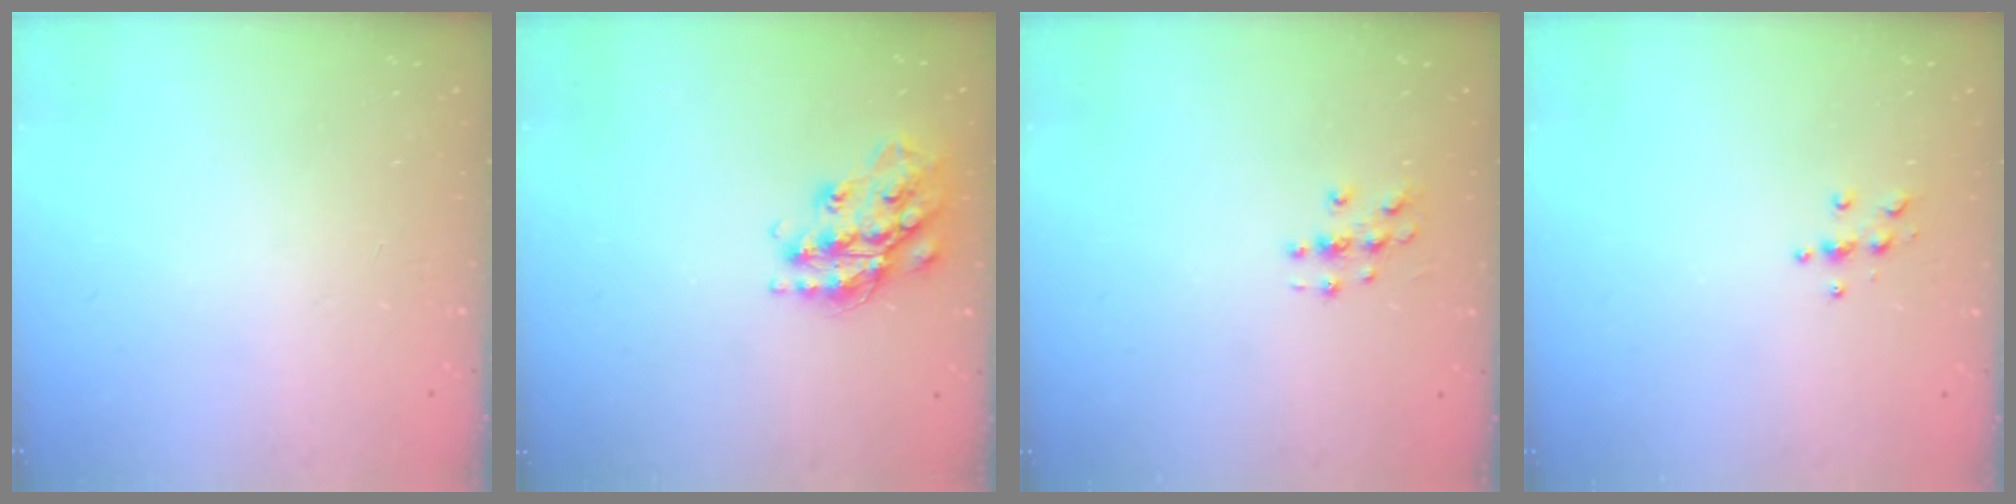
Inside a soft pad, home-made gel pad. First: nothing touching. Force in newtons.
{"total": 16.9, "press": 16.9, "slide": 1.2}
{"total": 3.0, "press": 3.0, "slide": 0.3}
{"total": 4.0, "press": 3.9, "slide": 0.4}